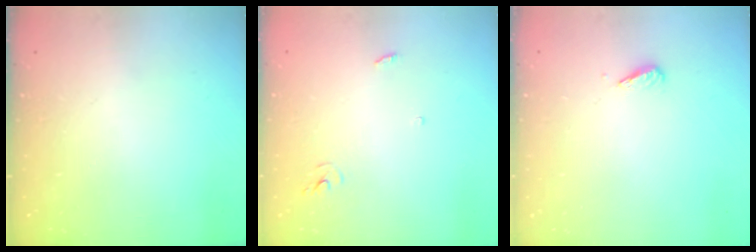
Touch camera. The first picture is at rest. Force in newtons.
{"total": 2.9, "press": 2.9, "slide": 0.2}
{"total": 2.7, "press": 2.7, "slide": 0.6}